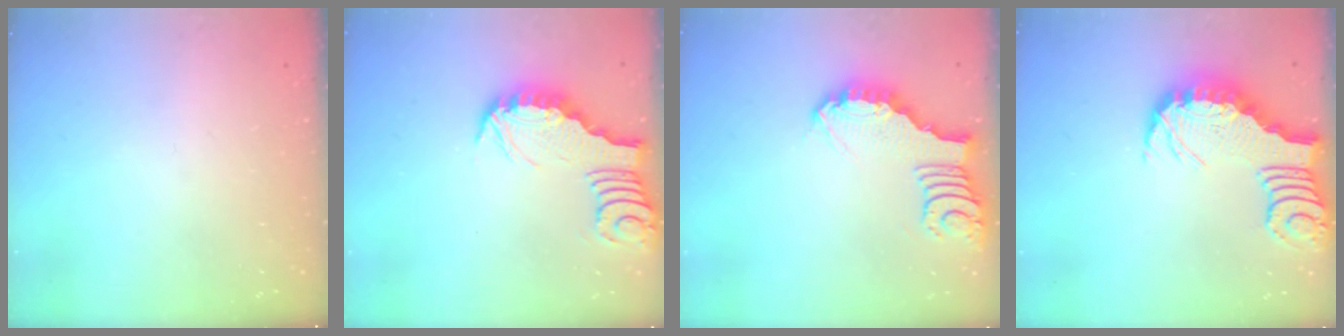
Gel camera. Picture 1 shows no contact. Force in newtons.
{"total": 2.9, "press": 2.8, "slide": 0.3}
{"total": 3.8, "press": 3.8, "slide": 0.1}
{"total": 3.3, "press": 3.3, "slide": 0.5}